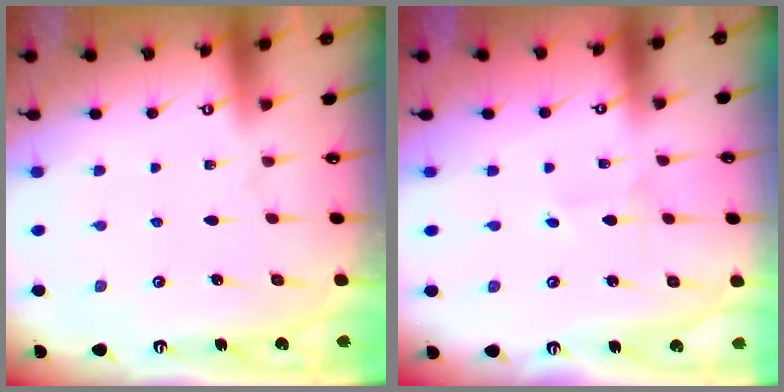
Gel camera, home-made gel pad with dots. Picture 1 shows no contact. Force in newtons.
{"total": 0.6, "press": 0.6, "slide": 0.0}